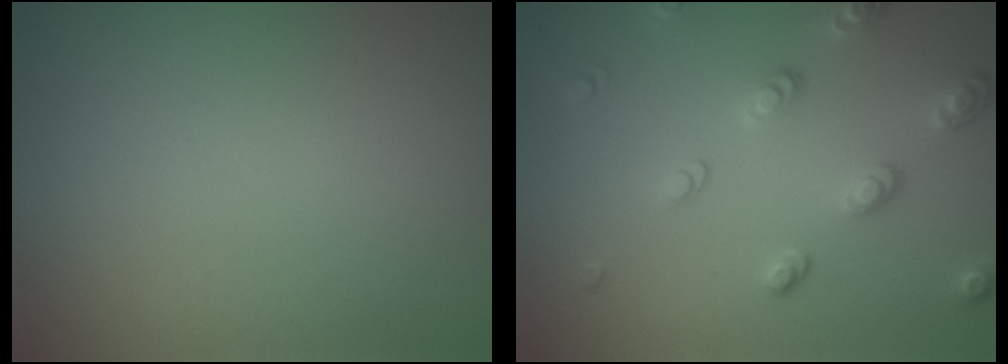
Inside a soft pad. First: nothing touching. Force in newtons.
{"total": 3.4, "press": 2.7, "slide": 2.2}